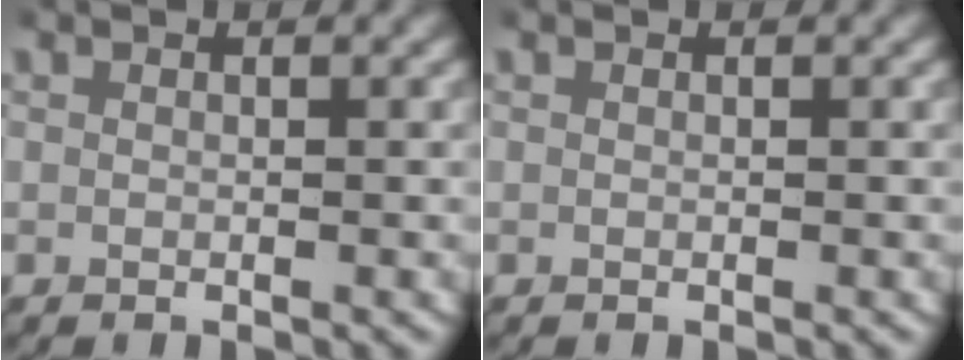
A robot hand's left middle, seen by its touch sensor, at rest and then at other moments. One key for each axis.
{"total": 0.0}